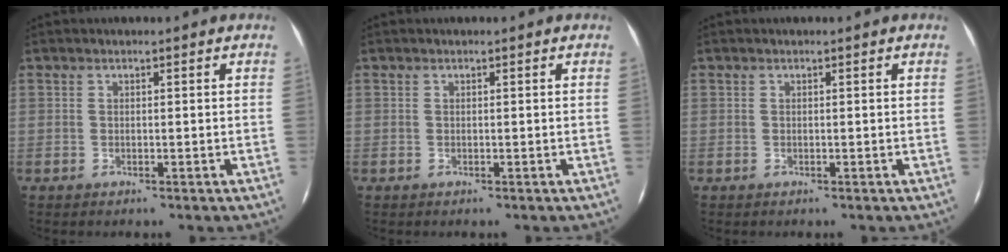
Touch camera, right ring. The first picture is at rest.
{"total": 0.0}
{"total": 0.0}